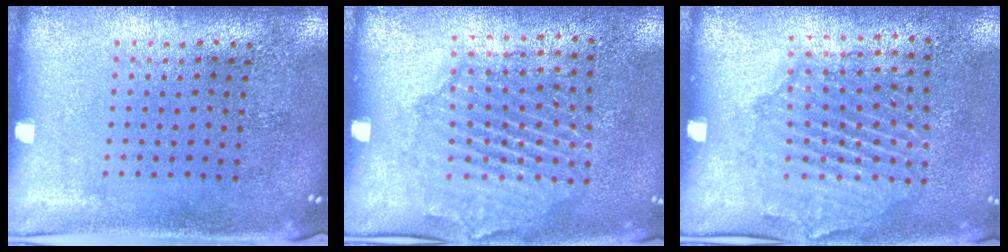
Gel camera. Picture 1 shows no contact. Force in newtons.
{"total": 1.6, "press": 1.5, "slide": 0.4}
{"total": 1.7, "press": 1.5, "slide": 0.8}